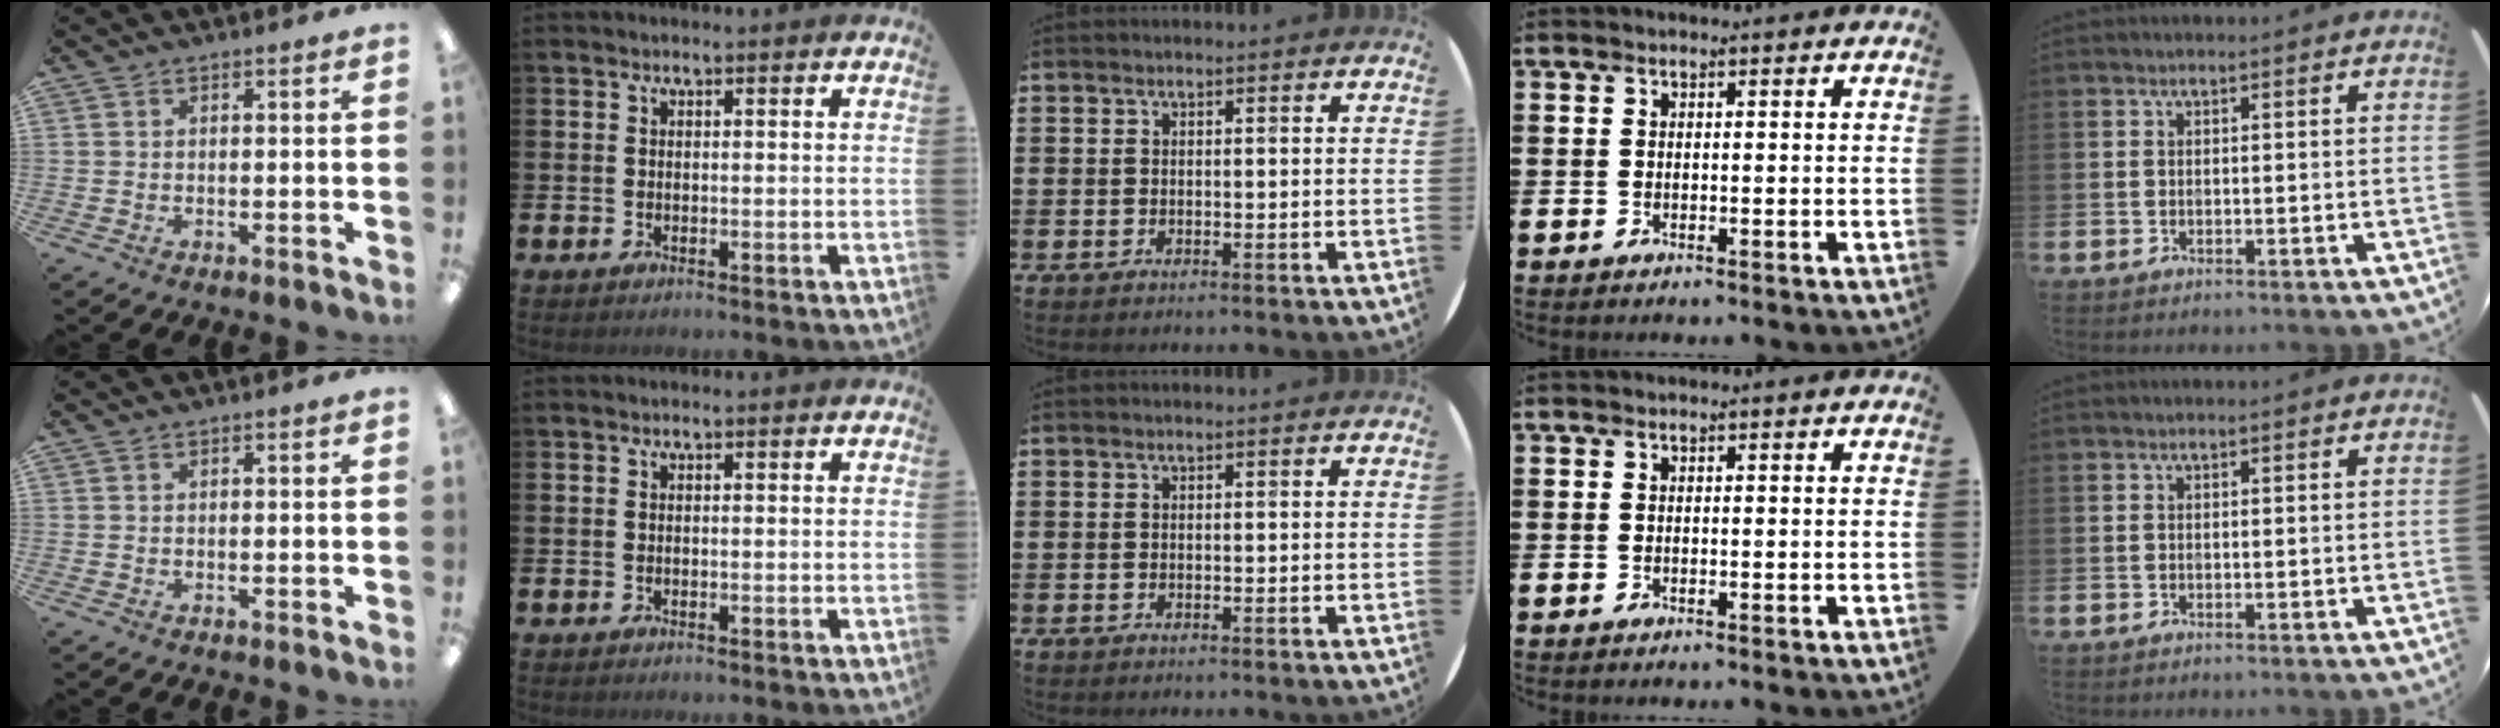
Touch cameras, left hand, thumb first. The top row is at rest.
{}